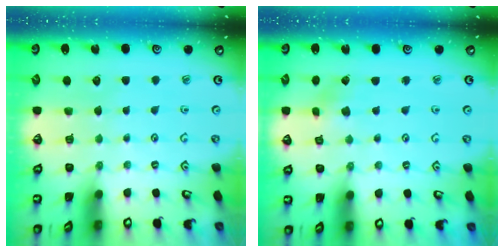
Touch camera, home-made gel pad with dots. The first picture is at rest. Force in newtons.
{"total": 2.0, "press": 1.9, "slide": 0.3}